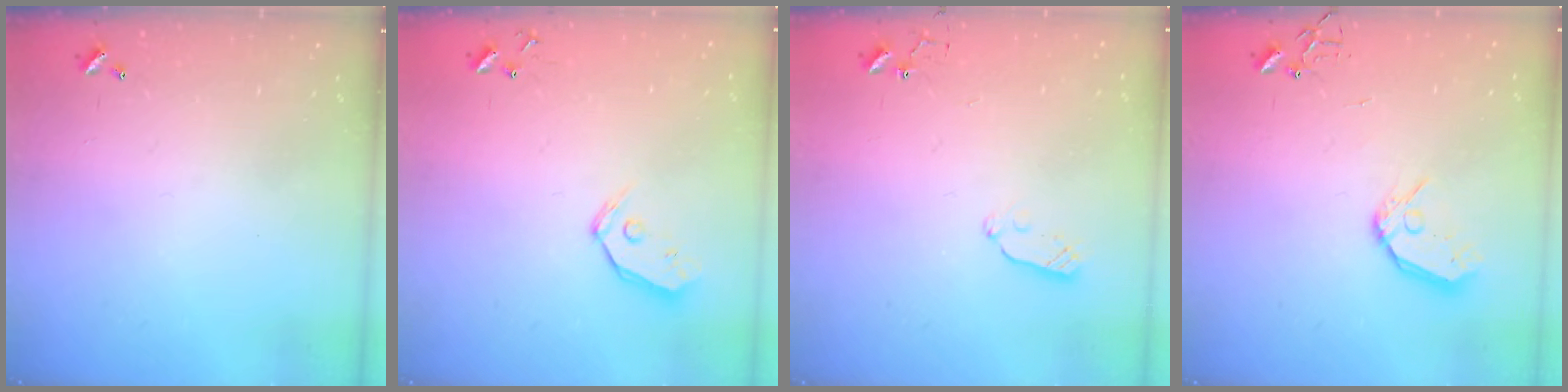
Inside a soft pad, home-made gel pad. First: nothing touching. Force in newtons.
{"total": 6.9, "press": 6.9, "slide": 0.7}
{"total": 3.8, "press": 3.8, "slide": 0.6}
{"total": 10.5, "press": 10.5, "slide": 1.3}